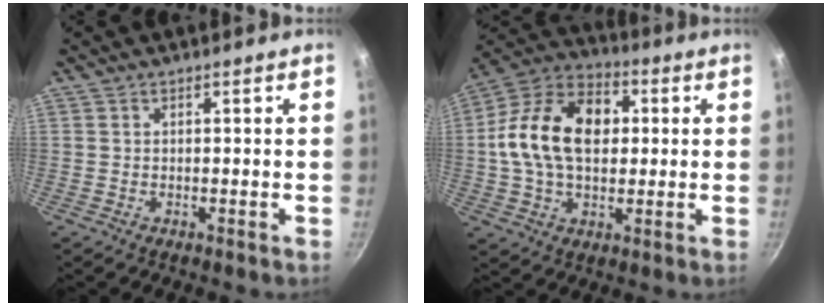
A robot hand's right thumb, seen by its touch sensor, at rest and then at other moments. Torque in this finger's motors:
{"motor_torque": [0.24, 1.76, 0.79, -0.69, 0.54]}